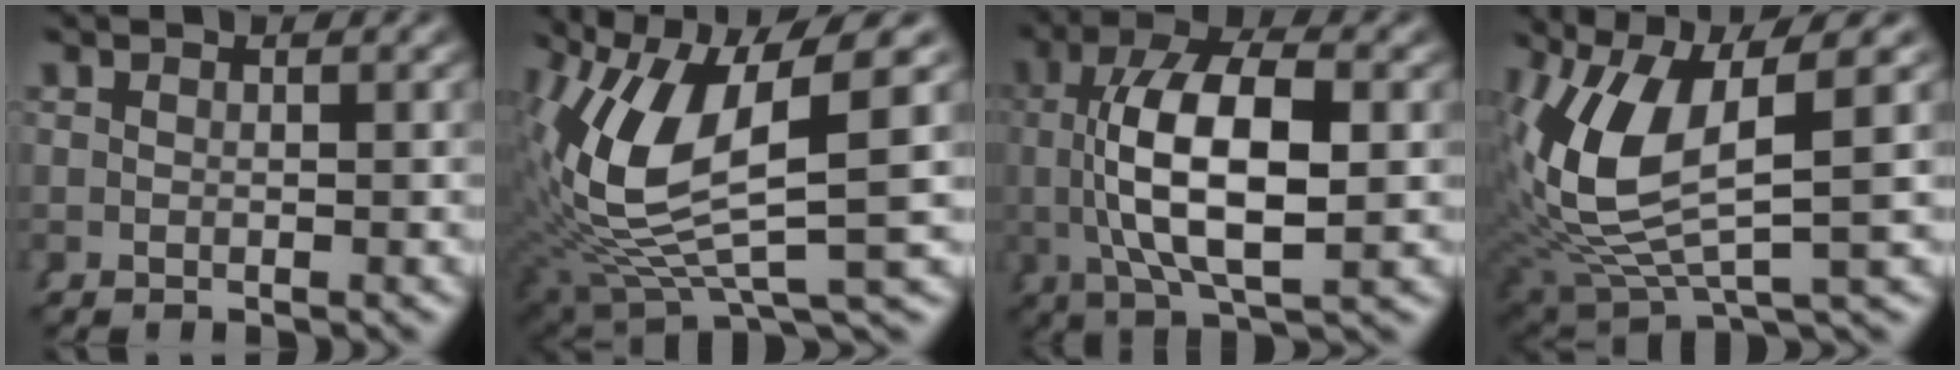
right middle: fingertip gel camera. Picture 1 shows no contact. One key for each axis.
{"total": 12.2, "fx": 1.0, "fy": 6.6, "fz": 10.2, "tx": -0.187, "ty": -0.019, "tz": 0.030}
{"total": 9.7, "fx": 1.3, "fy": 4.1, "fz": 8.7, "tx": -0.155, "ty": -0.007, "tz": 0.031}
{"total": 9.9, "fx": 1.1, "fy": 5.5, "fz": 8.1, "tx": -0.169, "ty": -0.017, "tz": 0.035}